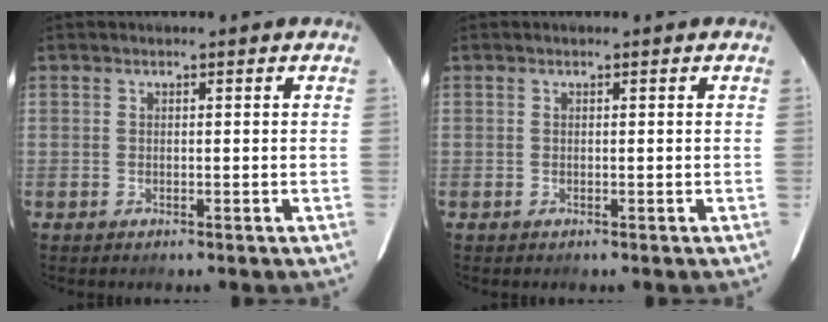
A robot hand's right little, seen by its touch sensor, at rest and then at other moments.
{"total": 0.0}